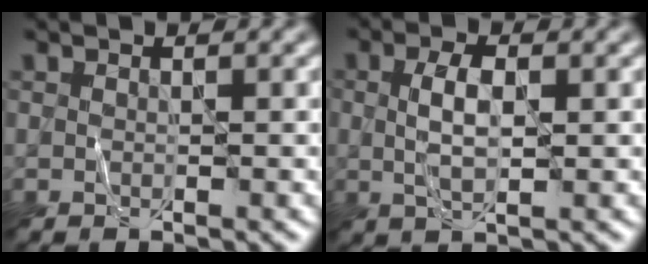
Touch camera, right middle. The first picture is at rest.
{"total": 3.3, "force": [0.3, 1.4, 3.0], "torque": [-0.065, 0.002, 0.006]}